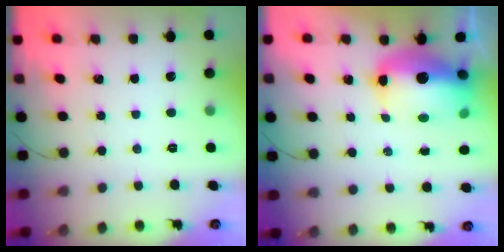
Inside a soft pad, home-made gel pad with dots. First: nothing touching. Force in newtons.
{"total": 14.6, "press": 13.5, "slide": 5.6}